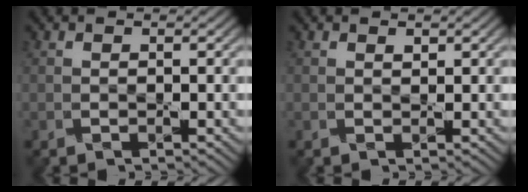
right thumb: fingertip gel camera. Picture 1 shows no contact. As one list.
[{"total": 0.6, "force": [0.5, 0.2, 0.3], "torque": [-0.005, -0.004, 0.010]}]